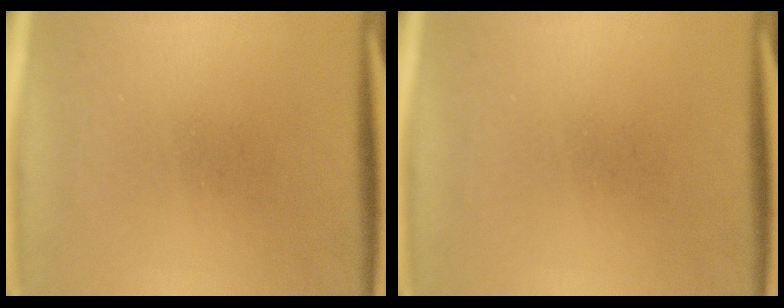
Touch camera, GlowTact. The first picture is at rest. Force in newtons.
{"total": 0.0}